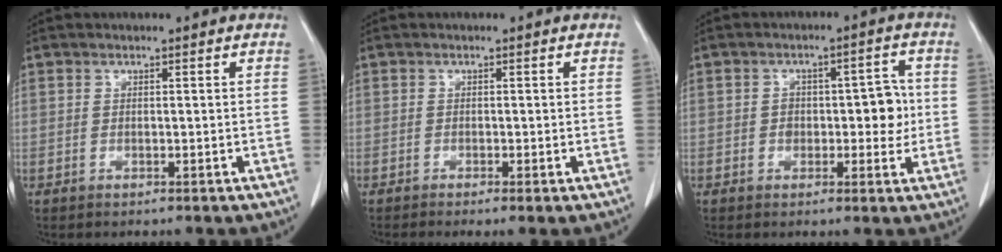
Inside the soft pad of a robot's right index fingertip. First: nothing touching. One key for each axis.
{"total": 1.6, "fx": -1.0, "fy": 0.0, "fz": 1.2, "tx": -0.024, "ty": -0.006, "tz": -0.018}
{"total": 6.3, "fx": -0.3, "fy": 3.4, "fz": 5.3, "tx": -0.063, "ty": 0.021, "tz": 0.000}